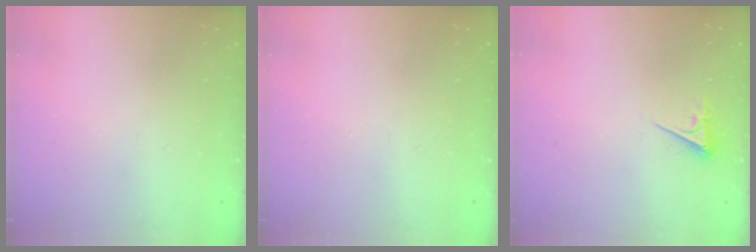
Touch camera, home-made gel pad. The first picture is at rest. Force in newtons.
{"total": 0.0}
{"total": 3.4, "press": 3.4, "slide": 0.6}